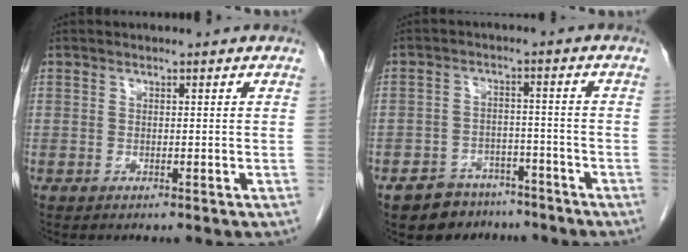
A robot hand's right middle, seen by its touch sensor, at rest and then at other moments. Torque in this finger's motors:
{"motor_torque": [0.78, -0.57, 0.19, 0.02]}